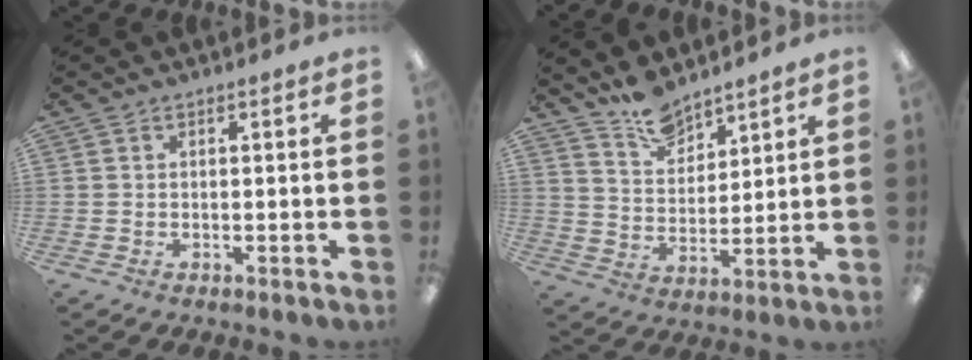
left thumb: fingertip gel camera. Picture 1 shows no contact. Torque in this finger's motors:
{"motor_torque": [-0.11, 0.11, -0.28, -0.35, -0.03]}